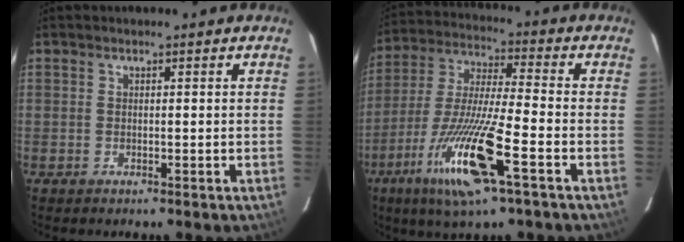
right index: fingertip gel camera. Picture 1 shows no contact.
{"total": 16.1, "force": [-7.3, 0.7, 14.3], "torque": [-0.297, -0.029, -0.134]}